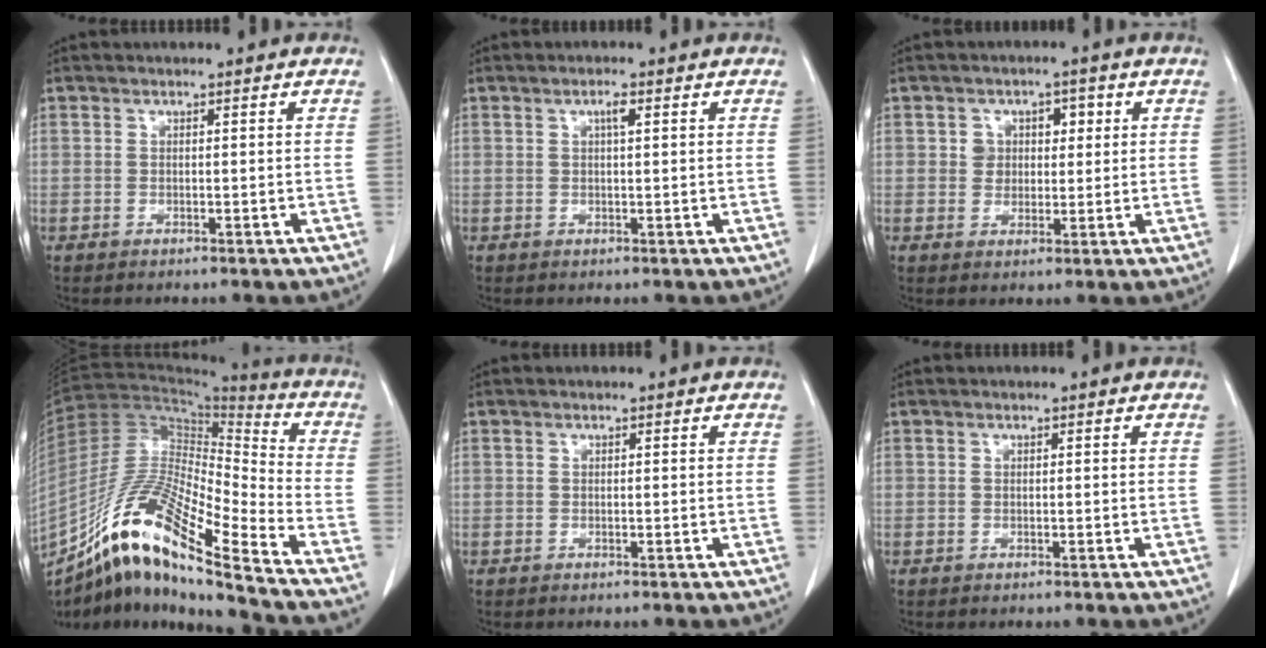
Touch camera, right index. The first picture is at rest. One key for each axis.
{"total": 1.5, "fx": 0.6, "fy": 0.2, "fz": 1.4, "tx": -0.026, "ty": 0.002, "tz": 0.009}
{"total": 4.4, "fx": 1.1, "fy": 3.8, "fz": 1.9, "tx": -0.019, "ty": 0.018, "tz": 0.018}
{"total": 20.1, "fx": -14.1, "fy": 1.4, "fz": 14.2, "tx": -0.288, "ty": -0.016, "tz": -0.260}
{"total": 0.0}
{"total": 0.0}